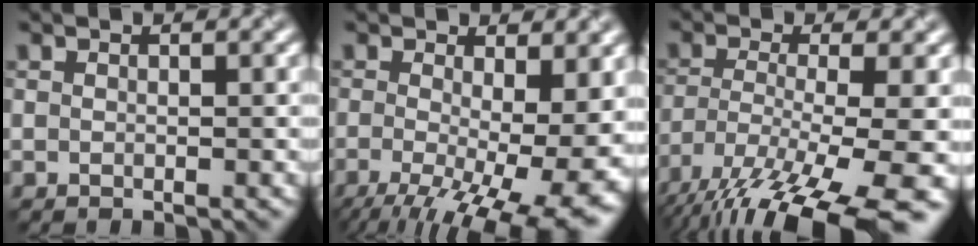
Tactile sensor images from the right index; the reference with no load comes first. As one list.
[{"total": 13.9, "force": [-3.8, 5.8, 12.0], "torque": [-0.190, -0.032, -0.040]}, {"total": 13.2, "force": [-8.5, 3.8, 9.4], "torque": [-0.205, -0.029, -0.120]}]